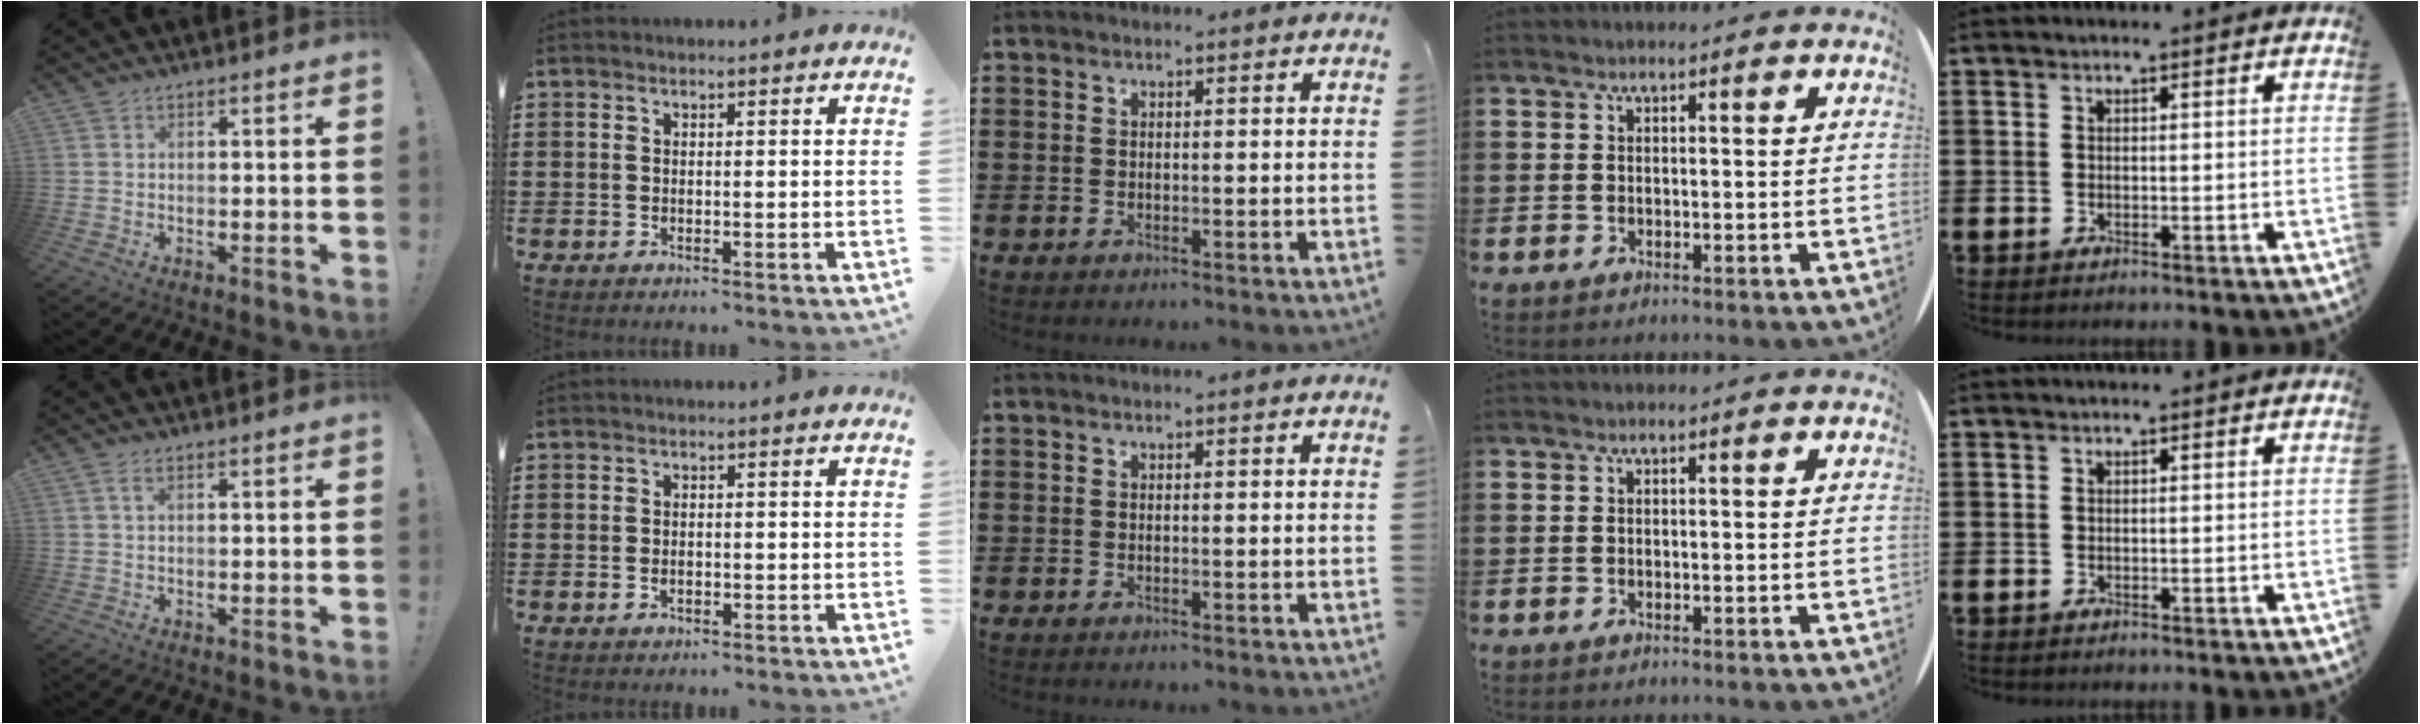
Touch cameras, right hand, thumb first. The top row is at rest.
{"thumb": {"total": 2.0, "force": [0.7, 0.7, 1.7], "torque": [-0.030, 0.003, 0.011]}, "index": {"total": 1.0, "force": [-0.2, 0.6, 0.8], "torque": [-0.016, 0.001, -0.005]}}